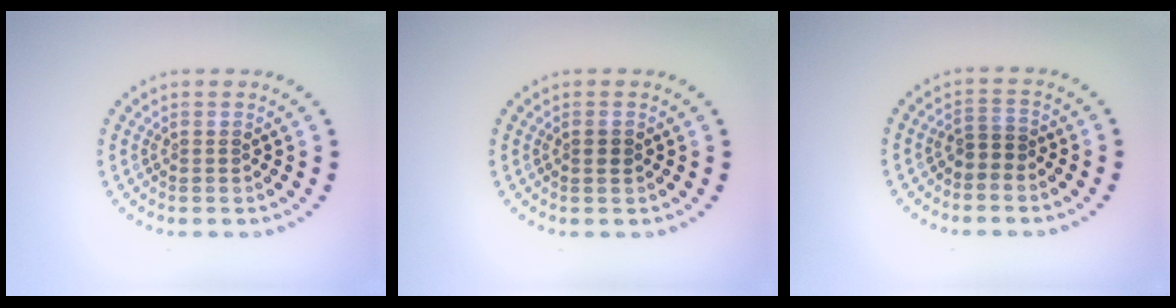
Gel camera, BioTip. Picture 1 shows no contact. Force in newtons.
{"total": 0.9, "press": 0.8, "slide": 0.3}
{"total": 1.5, "press": 1.2, "slide": 1.0}